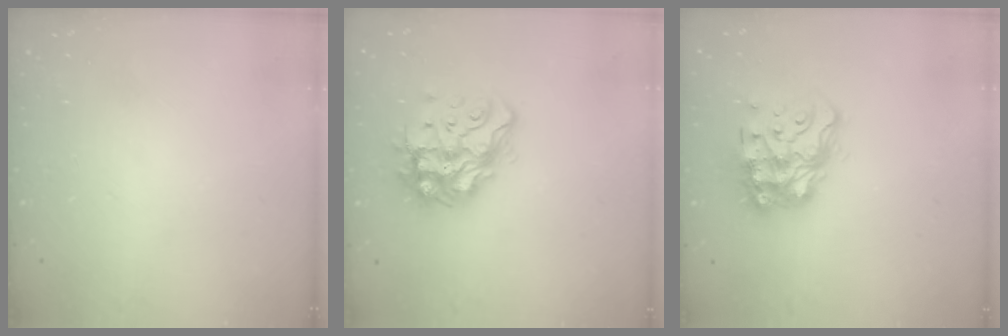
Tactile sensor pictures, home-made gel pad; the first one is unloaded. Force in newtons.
{"total": 16.3, "press": 16.2, "slide": 1.9}
{"total": 14.5, "press": 14.5, "slide": 0.7}